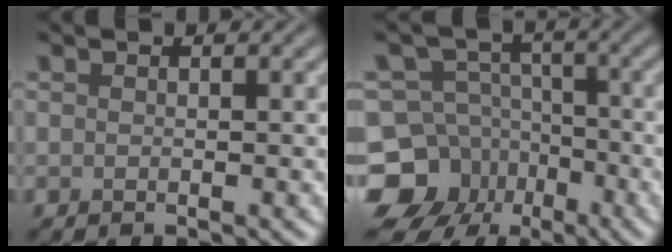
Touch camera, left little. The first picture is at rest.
{"total": 10.0, "force": [-5.2, 8.1, 2.8], "torque": [-0.043, 0.000, -0.103]}